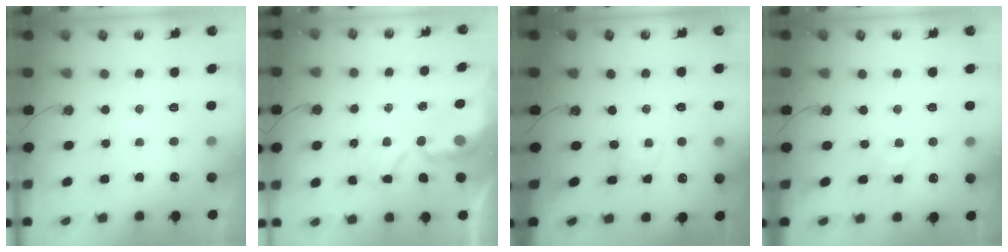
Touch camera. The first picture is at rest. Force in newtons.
{"total": 3.8, "press": 3.8, "slide": 0.2}
{"total": 1.5, "press": 1.5, "slide": 0.0}
{"total": 4.5, "press": 4.4, "slide": 0.6}